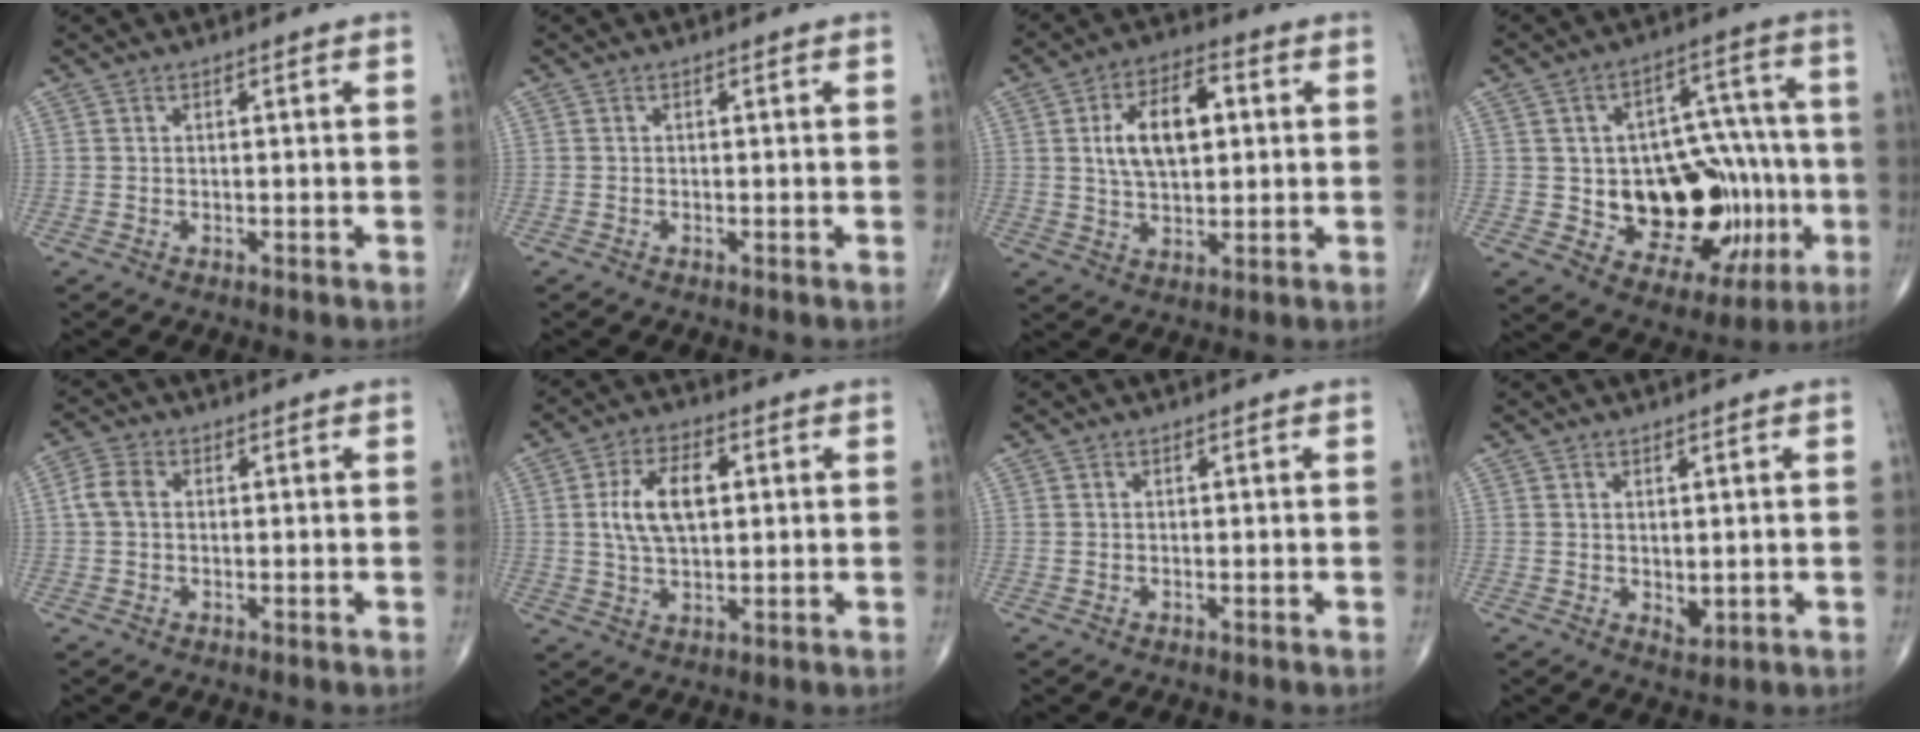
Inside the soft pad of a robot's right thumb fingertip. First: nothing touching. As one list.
[{"total": 0.0}, {"total": 11.7, "force": [2.2, 6.2, 9.7], "torque": [-0.153, 0.008, 0.037]}, {"total": 22.6, "force": [-4.0, 13.9, 17.4], "torque": [-0.184, 0.023, -0.036]}, {"total": 4.0, "force": [0.4, 2.9, 2.7], "torque": [-0.058, 0.013, 0.002]}, {"total": 9.7, "force": [1.7, 5.1, 8.0], "torque": [-0.144, 0.005, 0.032]}, {"total": 0.0}, {"total": 2.2, "force": [0.2, 1.3, 1.8], "torque": [-0.021, -0.009, 0.009]}]